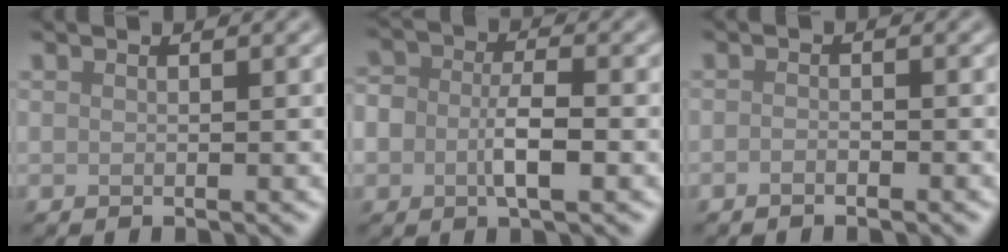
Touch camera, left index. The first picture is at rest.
{"total": 4.3, "force": [-1.1, 2.5, 3.3], "torque": [-0.059, -0.001, -0.025]}
{"total": 0.8, "force": [-0.6, 0.2, 0.5], "torque": [-0.010, 0.000, -0.011]}